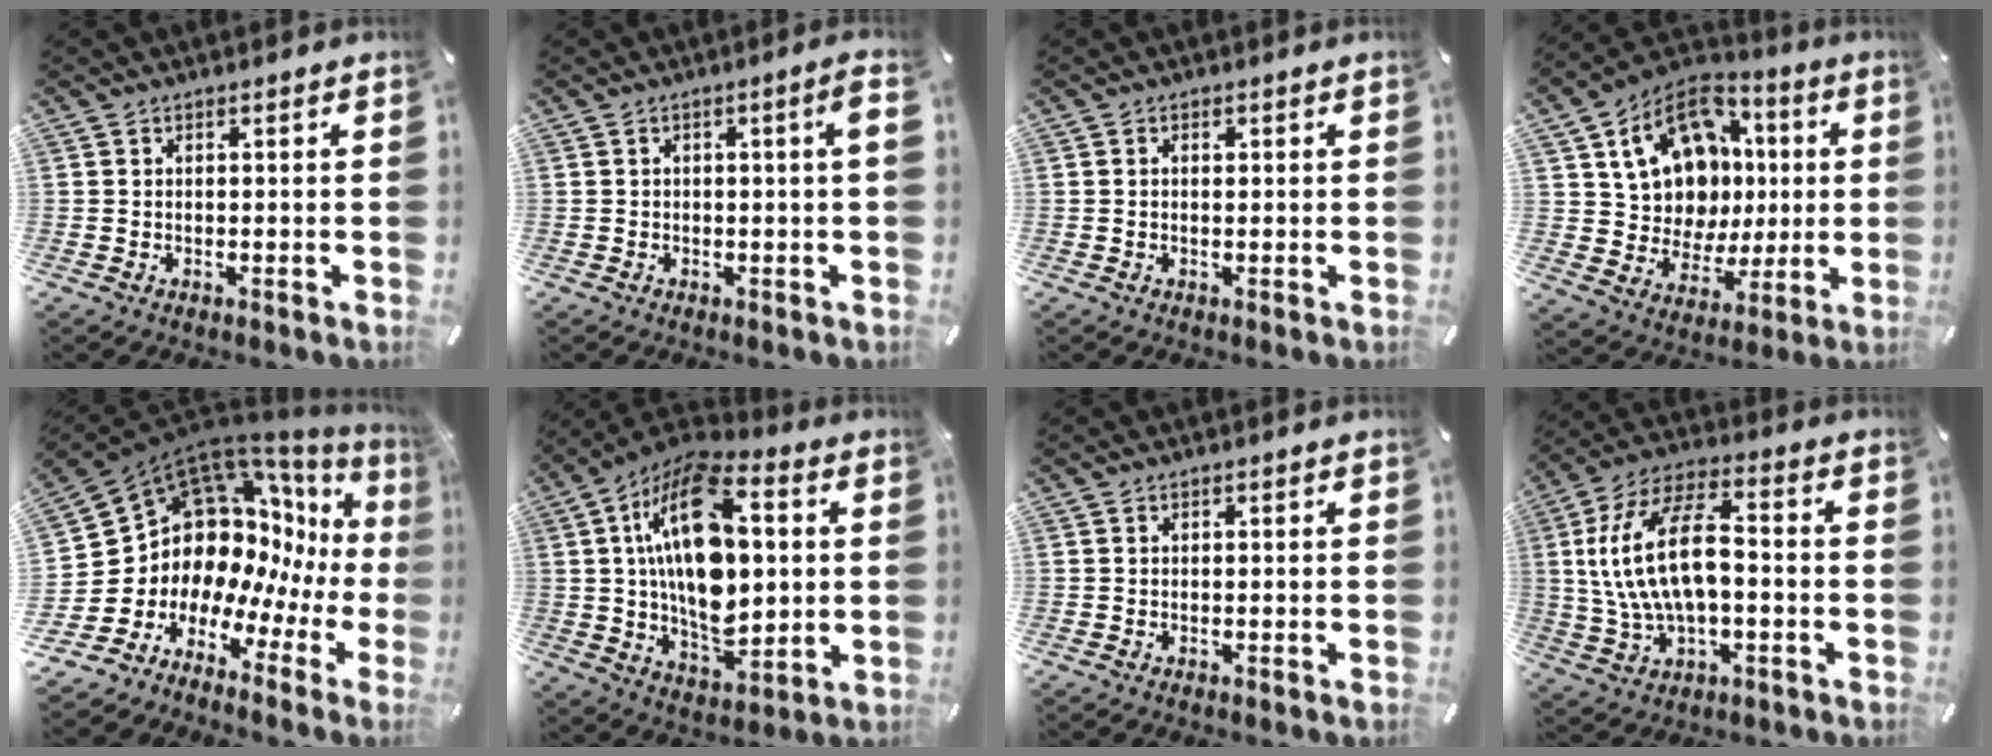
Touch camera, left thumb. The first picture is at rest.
{"total": 3.2, "force": [0.1, 0.5, 3.2], "torque": [-0.048, -0.001, -0.001]}
{"total": 0.9, "force": [-0.1, 0.5, 0.7], "torque": [-0.015, 0.000, -0.002]}
{"total": 18.2, "force": [5.1, 15.1, 8.7], "torque": [-0.156, -0.021, 0.109]}
{"total": 13.0, "force": [3.8, 11.1, 5.6], "torque": [-0.121, -0.092, 0.092]}
{"total": 22.4, "force": [4.2, 13.2, 17.6], "torque": [-0.341, -0.010, 0.061]}
{"total": 0.0}
{"total": 17.0, "force": [0.2, 9.5, 14.1], "torque": [-0.289, 0.016, 0.003]}